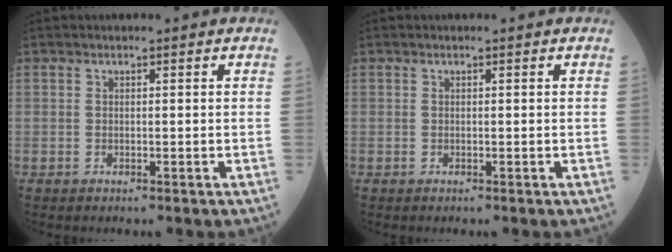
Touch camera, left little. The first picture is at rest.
{"total": 0.0}